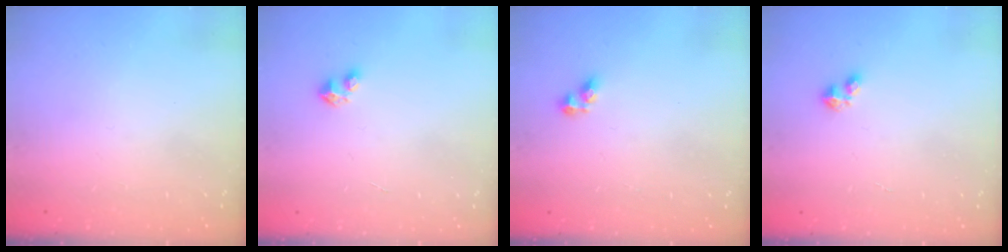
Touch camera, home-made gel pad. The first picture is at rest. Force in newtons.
{"total": 3.0, "press": 2.9, "slide": 0.2}
{"total": 5.2, "press": 5.2, "slide": 0.7}
{"total": 2.4, "press": 2.4, "slide": 0.5}